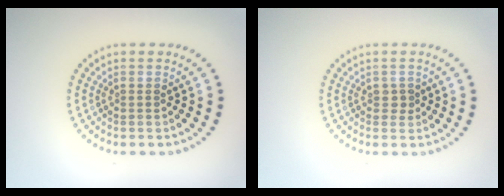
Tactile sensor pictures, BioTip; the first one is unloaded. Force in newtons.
{"total": 0.9, "press": 0.9, "slide": 0.2}